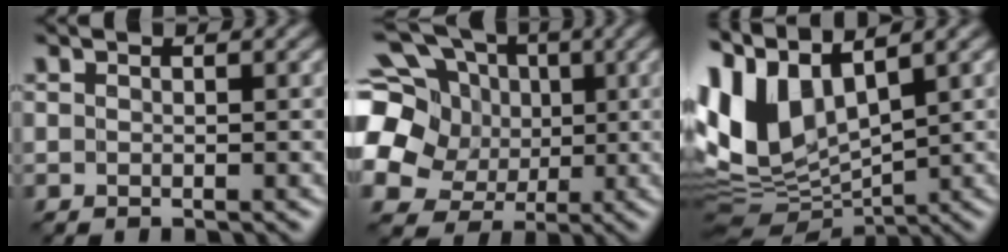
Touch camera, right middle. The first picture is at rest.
{"total": 19.3, "force": [2.2, 17.4, 8.1], "torque": [-0.219, 0.016, 0.006]}
{"total": 10.0, "force": [3.0, 5.6, 7.8], "torque": [-0.186, 0.004, 0.054]}